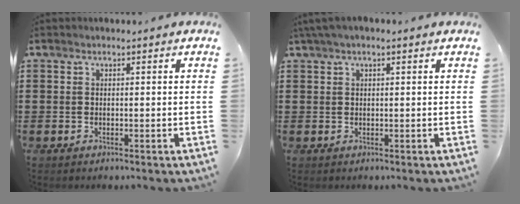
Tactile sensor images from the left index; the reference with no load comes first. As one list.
[{"total": 1.2, "force": [0.6, 0.5, 0.9], "torque": [-0.019, 0.004, 0.011]}]